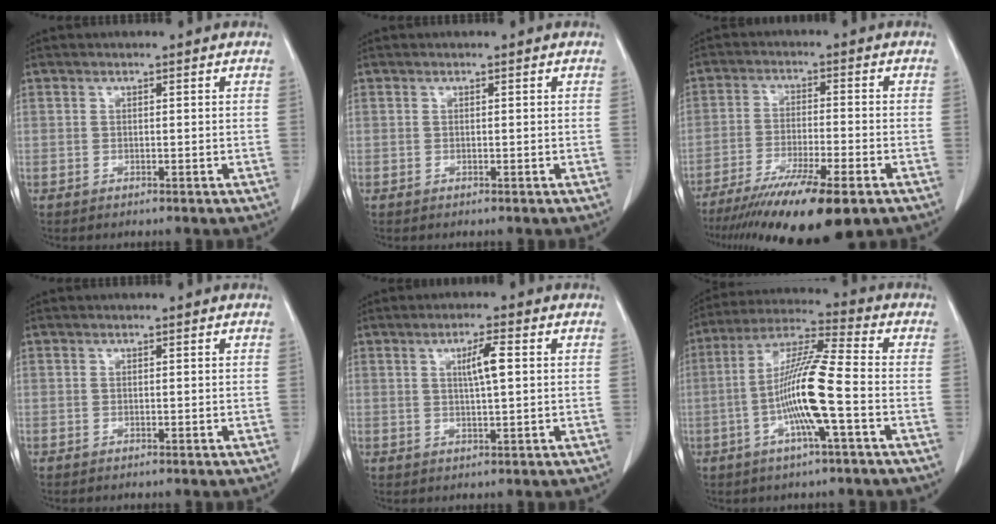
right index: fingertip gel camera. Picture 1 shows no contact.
{"total": 0.0}
{"total": 15.4, "force": [-11.0, 1.4, 10.8], "torque": [-0.170, -0.040, -0.178]}
{"total": 0.0}
{"total": 4.1, "force": [0.9, 0.2, 4.0], "torque": [-0.067, 0.000, 0.015]}
{"total": 12.2, "force": [-2.9, 0.0, 11.8], "torque": [-0.228, 0.006, -0.060]}